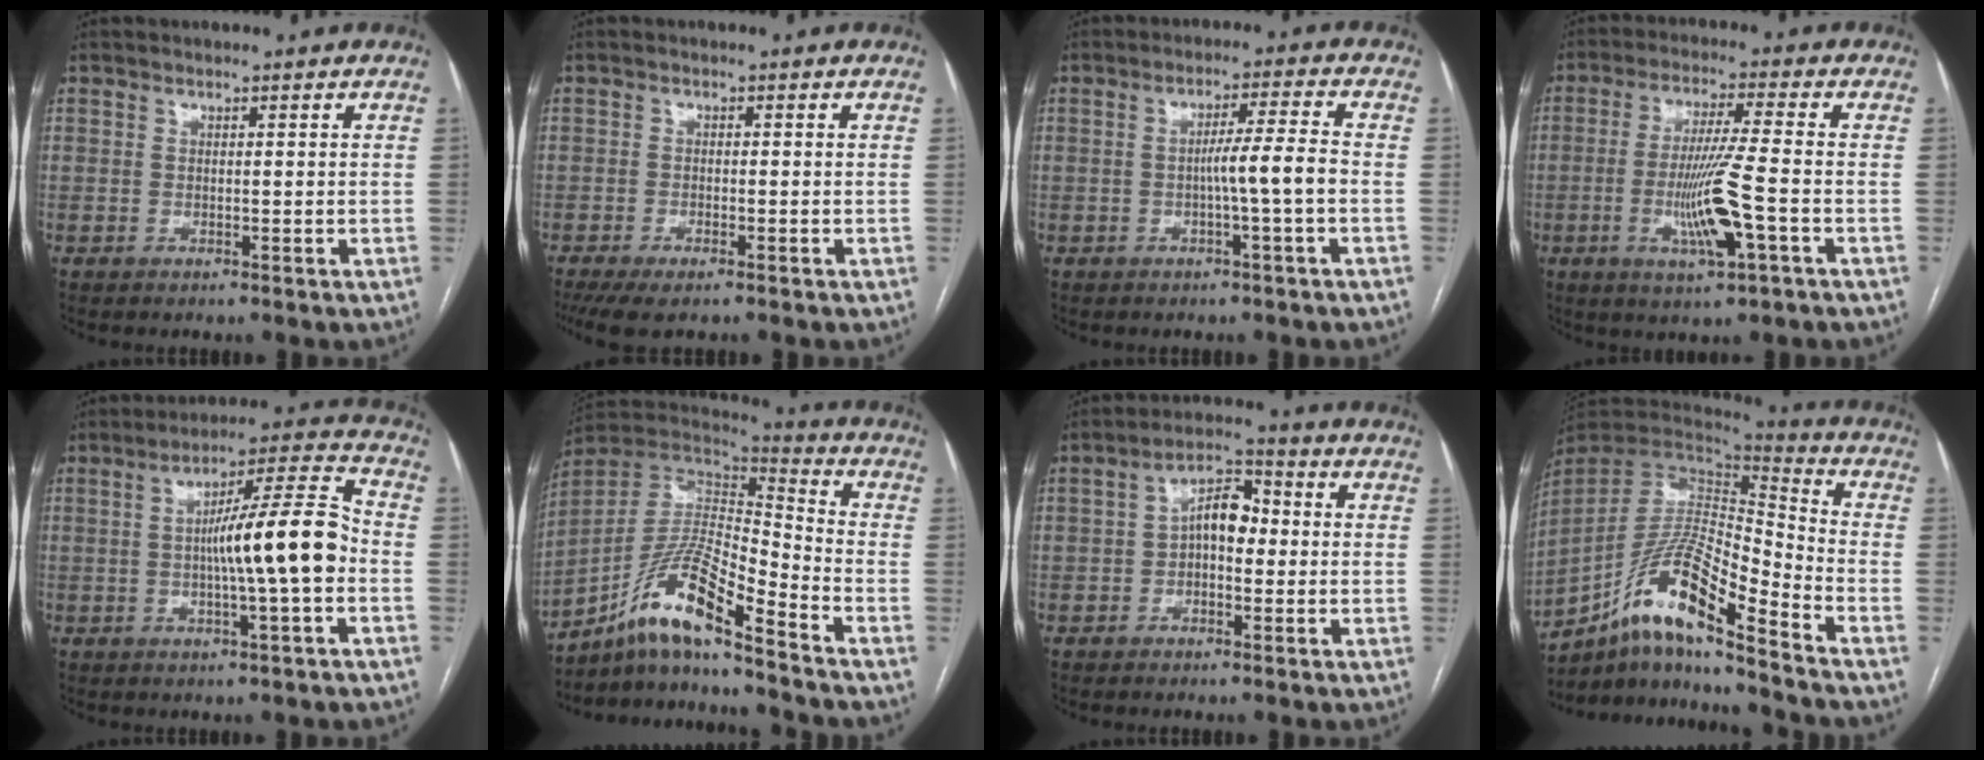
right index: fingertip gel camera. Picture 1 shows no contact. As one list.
[{"total": 5.7, "force": [-4.5, 1.1, 3.3], "torque": [-0.052, -0.009, -0.072]}, {"total": 5.2, "force": [-1.2, -0.8, 5.0], "torque": [-0.079, 0.009, -0.019]}, {"total": 10.2, "force": [-2.9, -0.2, 9.8], "torque": [-0.191, -0.012, -0.054]}, {"total": 12.4, "force": [-1.4, 0.3, 12.3], "torque": [-0.197, 0.020, -0.026]}, {"total": 14.0, "force": [-10.1, 0.9, 9.6], "torque": [-0.187, 0.016, -0.186]}, {"total": 6.3, "force": [-0.2, 3.1, 5.4], "torque": [-0.094, 0.030, -0.010]}, {"total": 16.9, "force": [-11.5, 1.4, 12.3], "torque": [-0.249, 0.003, -0.210]}]